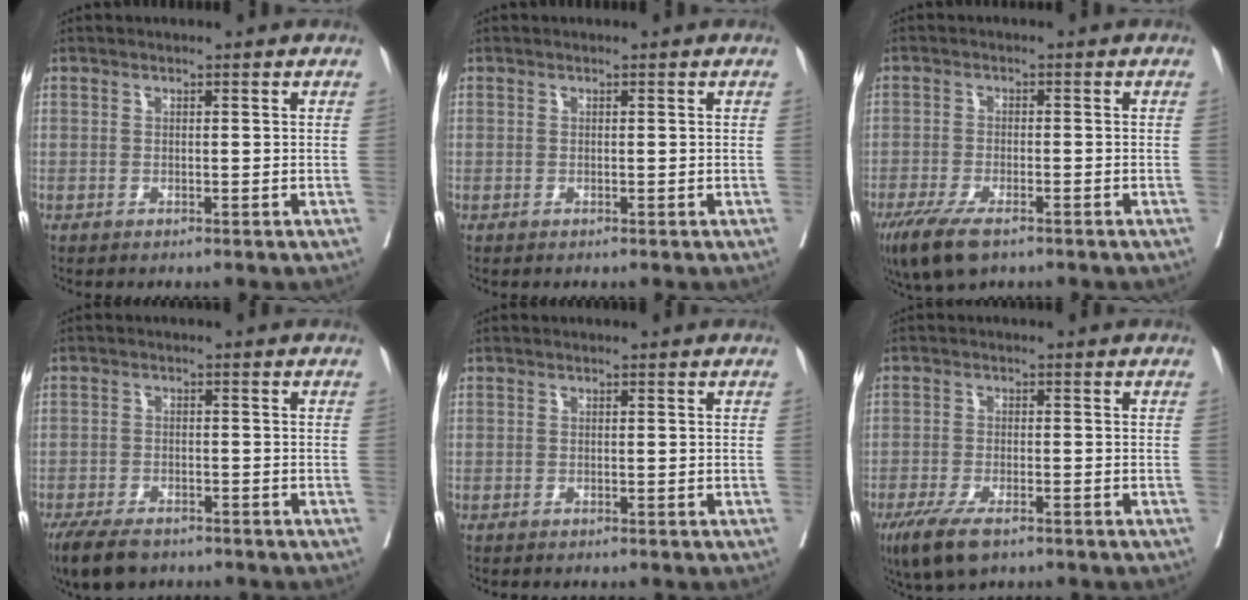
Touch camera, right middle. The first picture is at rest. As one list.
[{"total": 0.0}, {"total": 7.5, "force": [-5.1, 2.3, 5.0], "torque": [-0.091, -0.016, -0.086]}, {"total": 7.2, "force": [-5.5, 2.9, 3.5], "torque": [-0.058, -0.008, -0.089]}, {"total": 0.0}, {"total": 6.7, "force": [-4.4, 2.0, 4.6], "torque": [-0.086, -0.015, -0.075]}]